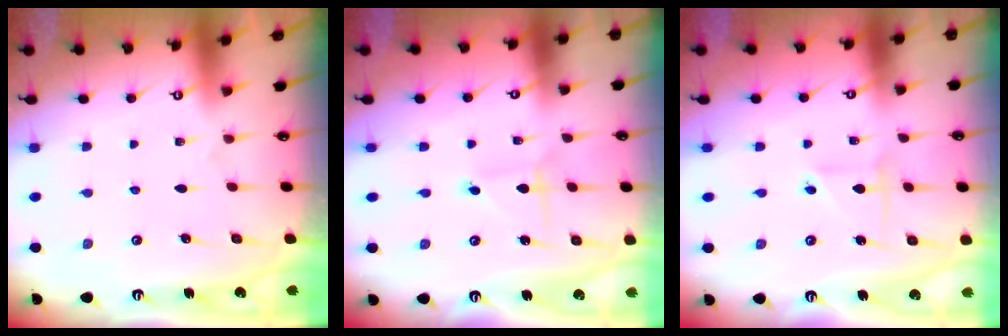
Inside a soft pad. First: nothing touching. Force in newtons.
{"total": 1.7, "press": 1.7, "slide": 0.2}
{"total": 2.5, "press": 2.5, "slide": 0.1}